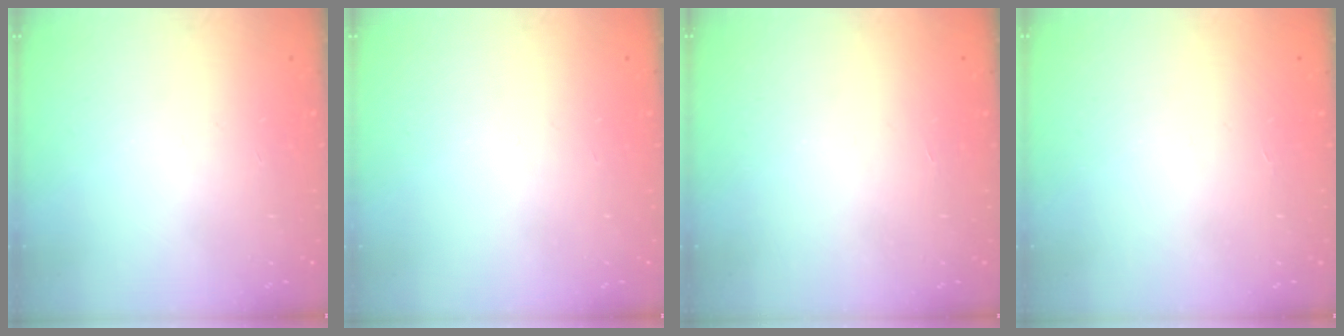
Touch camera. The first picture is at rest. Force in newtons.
{"total": 0.0}
{"total": 1.5, "press": 1.5, "slide": 0.1}
{"total": 1.5, "press": 1.5, "slide": 0.1}